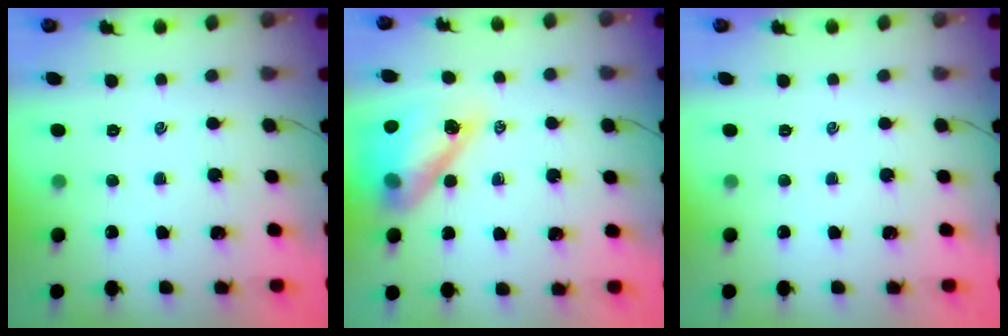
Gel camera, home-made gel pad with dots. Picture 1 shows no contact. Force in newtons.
{"total": 15.2, "press": 14.6, "slide": 4.1}
{"total": 0.0}